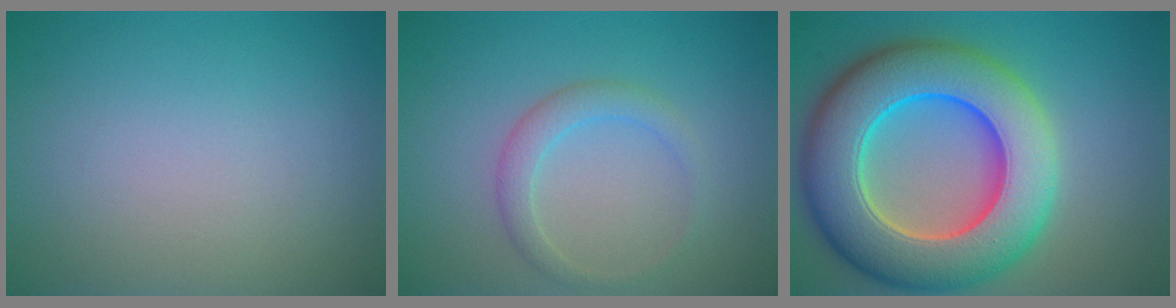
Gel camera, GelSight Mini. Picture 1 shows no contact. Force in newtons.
{"total": 2.2, "press": 2.2, "slide": 0.1}
{"total": 13.2, "press": 13.1, "slide": 2.1}